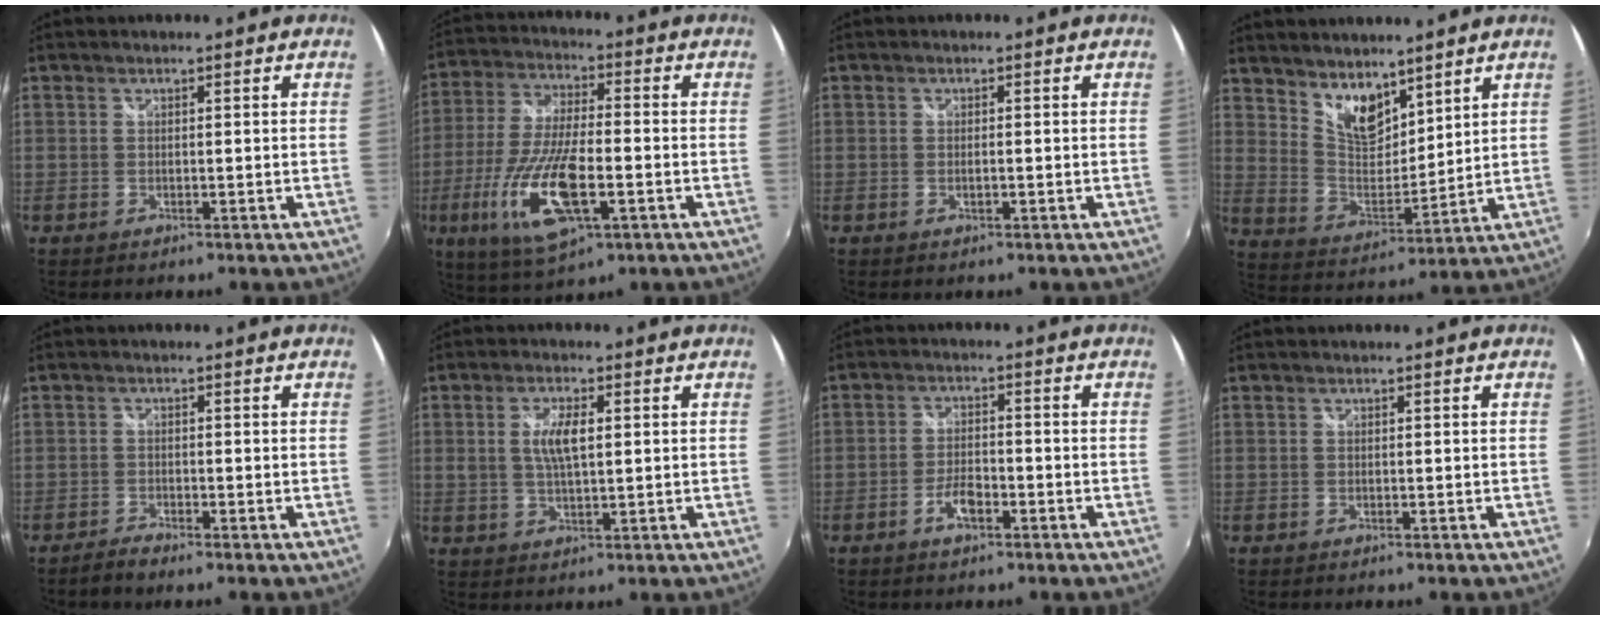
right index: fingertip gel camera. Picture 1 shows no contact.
{"total": 16.5, "force": [-5.5, 5.1, 14.7], "torque": [-0.311, -0.023, -0.101]}
{"total": 1.1, "force": [-0.3, 0.4, 1.0], "torque": [-0.020, -0.001, -0.006]}
{"total": 9.9, "force": [7.4, 4.6, 4.5], "torque": [-0.074, 0.000, 0.147]}
{"total": 1.5, "force": [-1.4, -0.1, 0.5], "torque": [-0.018, -0.004, -0.031]}
{"total": 5.5, "force": [1.0, 1.9, 5.0], "torque": [-0.095, 0.002, 0.020]}
{"total": 4.4, "force": [-2.3, 1.9, 3.2], "torque": [-0.070, 0.003, -0.042]}
{"total": 0.0}